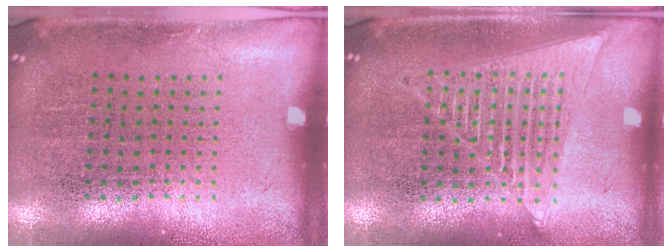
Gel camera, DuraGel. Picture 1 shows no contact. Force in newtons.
{"total": 1.6, "press": 1.6, "slide": 0.2}